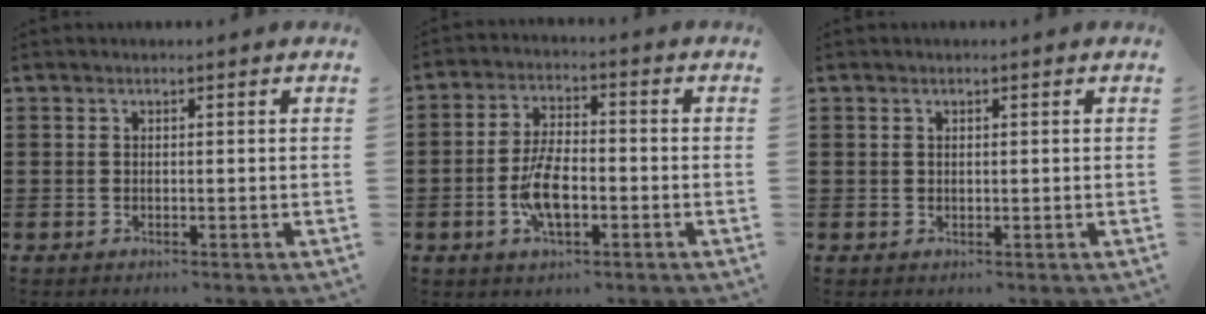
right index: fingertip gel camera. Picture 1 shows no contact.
{"total": 7.3, "force": [-2.0, 3.2, 6.2], "torque": [-0.139, -0.002, -0.042]}
{"total": 0.5, "force": [0.3, 0.4, 0.2], "torque": [-0.006, 0.002, 0.006]}